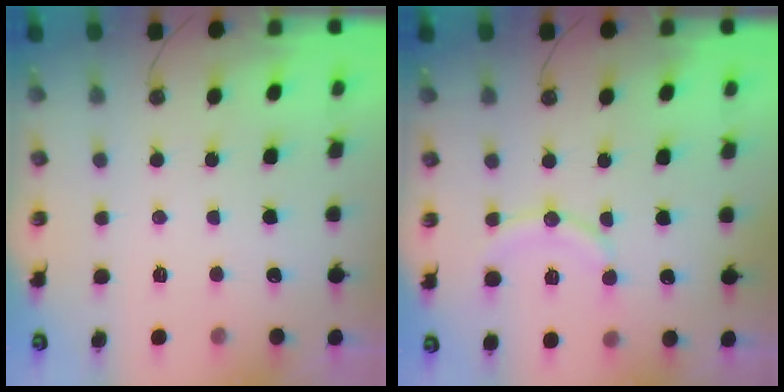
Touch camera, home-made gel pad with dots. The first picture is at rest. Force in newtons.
{"total": 9.8, "press": 9.7, "slide": 1.5}